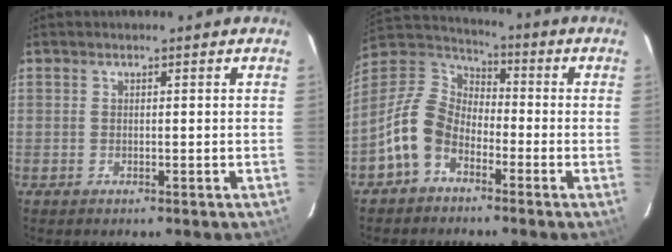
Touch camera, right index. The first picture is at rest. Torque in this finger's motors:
{"motor_torque": [1.05, -0.95, 0.39, 0.16]}